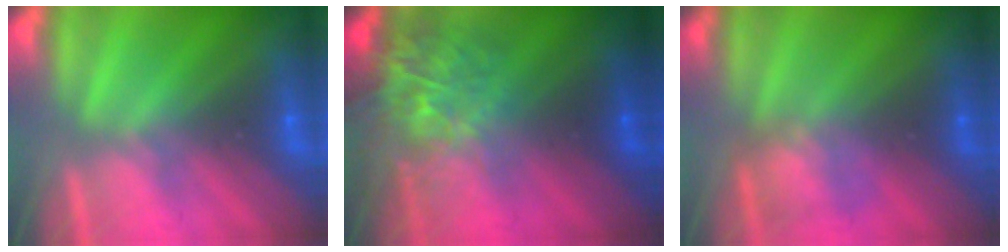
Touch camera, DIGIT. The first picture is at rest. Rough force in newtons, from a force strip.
{"total": 5.9}
{"total": 2.3}